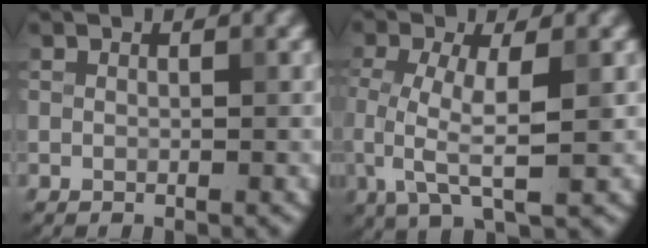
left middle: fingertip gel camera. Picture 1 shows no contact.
{"total": 5.4, "force": [-0.4, 1.9, 5.1], "torque": [-0.110, -0.009, -0.006]}